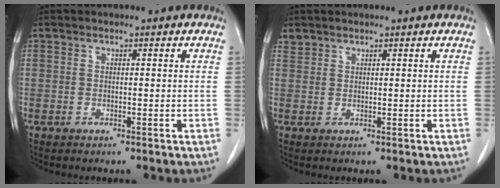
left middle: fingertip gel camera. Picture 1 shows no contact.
{"total": 1.1, "force": [1.0, 0.5, -0.1], "torque": [0.003, 0.004, 0.020]}